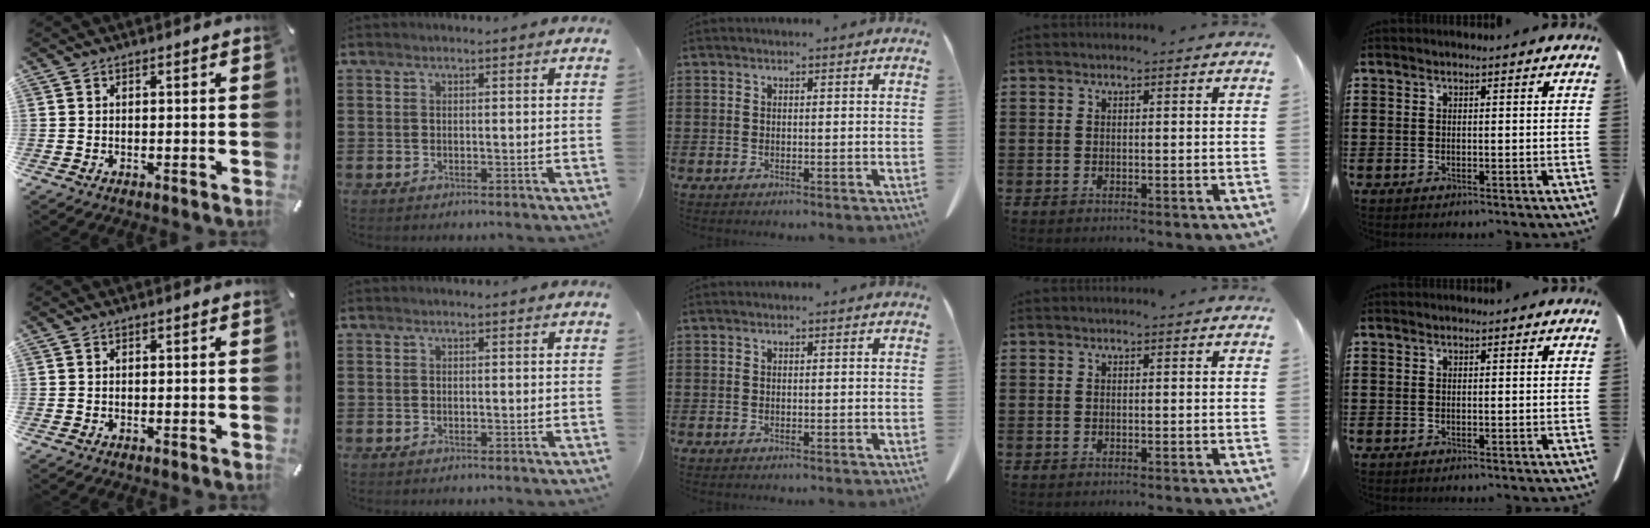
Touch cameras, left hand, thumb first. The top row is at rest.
{}